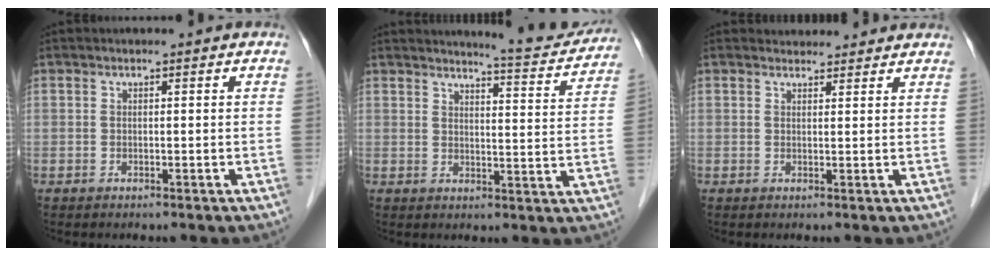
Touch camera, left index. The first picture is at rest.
{"total": 9.7, "force": [9.5, 0.3, 2.2], "torque": [-0.032, -0.024, 0.110]}
{"total": 3.8, "force": [3.5, 1.3, 0.3], "torque": [-0.003, 0.012, 0.040]}